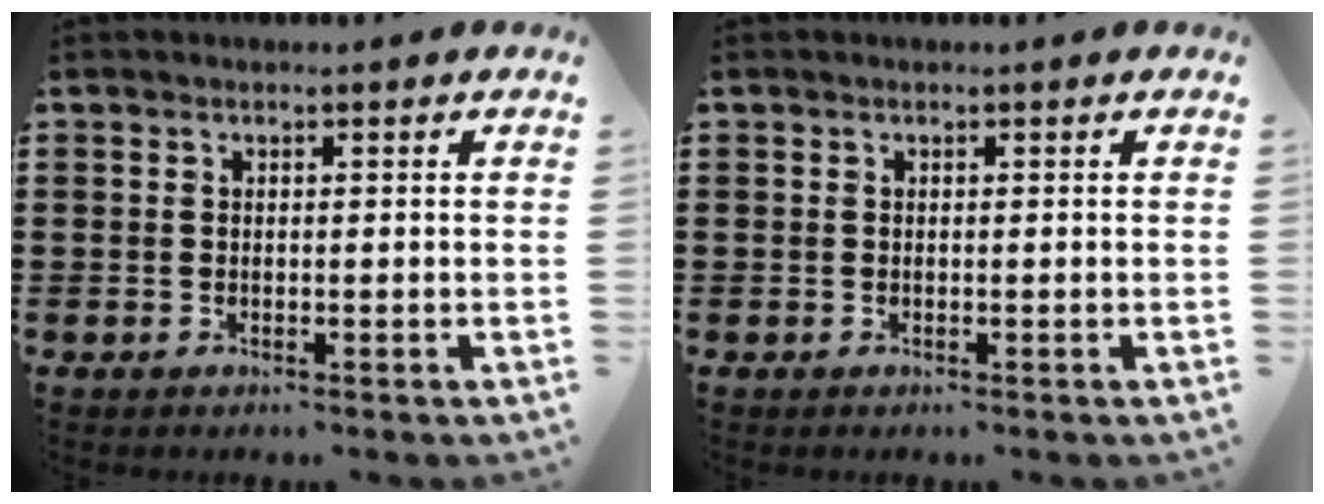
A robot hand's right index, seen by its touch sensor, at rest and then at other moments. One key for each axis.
{"total": 0.0}